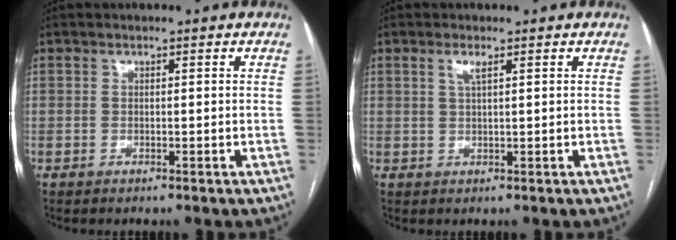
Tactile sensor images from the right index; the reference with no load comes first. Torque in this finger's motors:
{"motor_torque": [0.35, 0.40, 0.24, 0.04]}